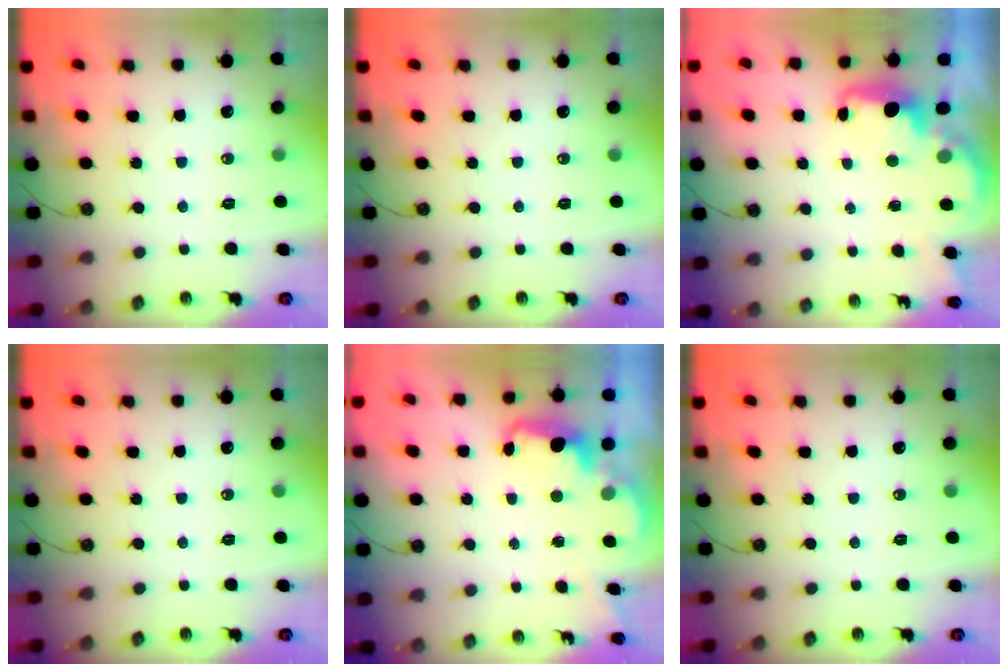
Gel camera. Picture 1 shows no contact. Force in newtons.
{"total": 0.0}
{"total": 2.7, "press": 2.7, "slide": 0.6}
{"total": 0.0}
{"total": 2.6, "press": 2.5, "slide": 0.5}
{"total": 0.0}